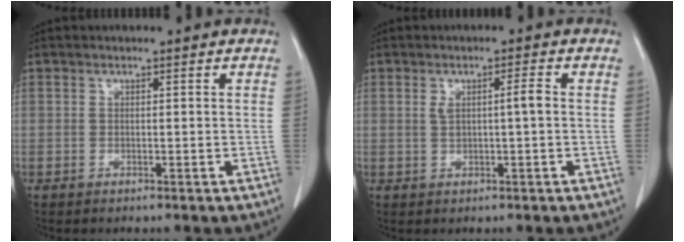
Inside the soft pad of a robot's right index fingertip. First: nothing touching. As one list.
[{"total": 2.8, "force": [0.2, 0.3, 2.7], "torque": [-0.051, 0.007, 0.008]}]